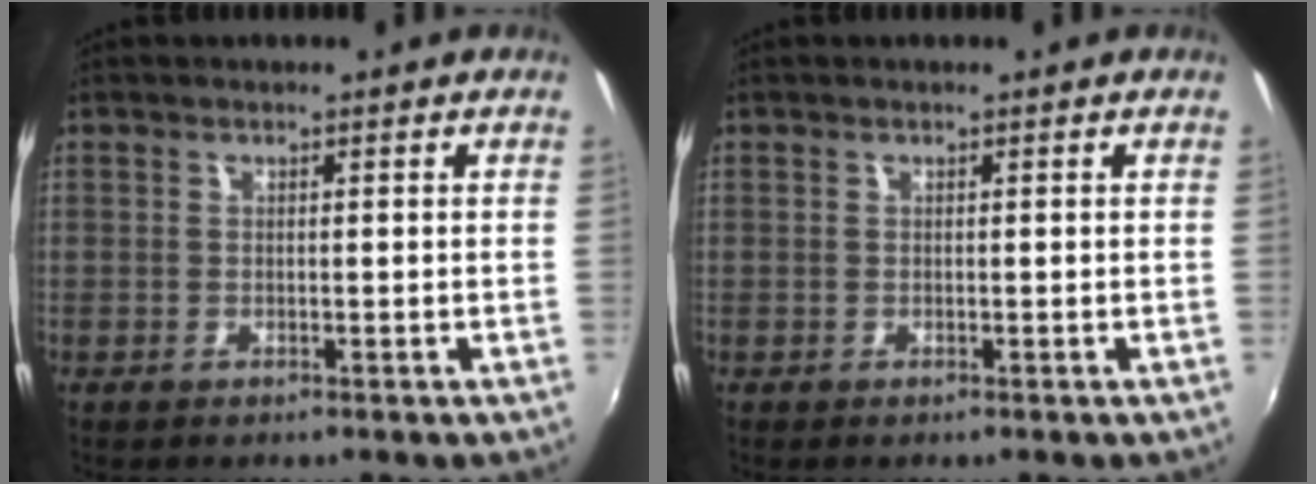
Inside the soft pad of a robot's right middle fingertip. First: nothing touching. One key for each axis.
{"total": 0.0}